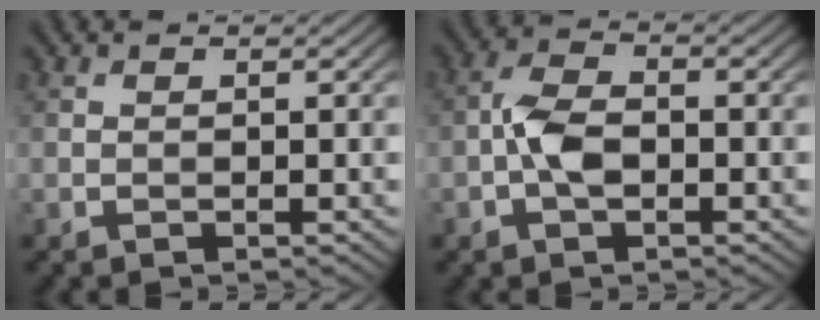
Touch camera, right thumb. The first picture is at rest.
{"total": 4.4, "force": [-1.2, 2.3, 3.5], "torque": [-0.078, 0.007, -0.031]}